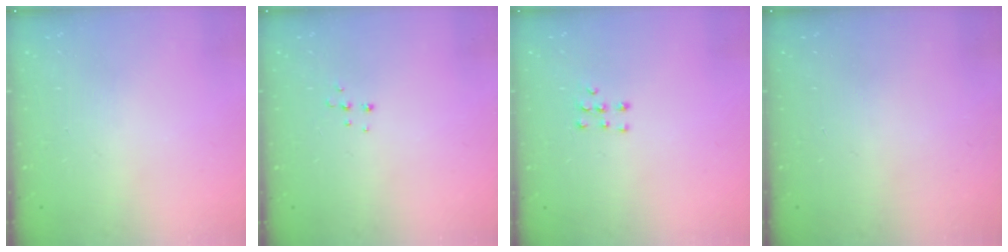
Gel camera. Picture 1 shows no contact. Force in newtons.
{"total": 5.1, "press": 5.0, "slide": 0.4}
{"total": 5.5, "press": 5.5, "slide": 0.9}
{"total": 0.0}